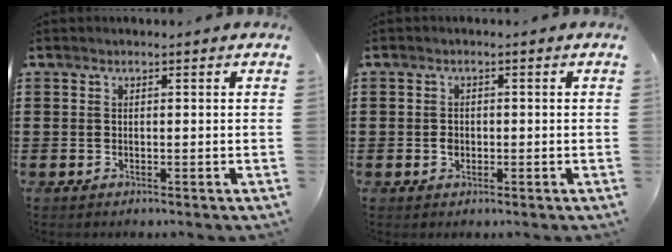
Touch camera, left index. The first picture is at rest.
{"total": 1.5, "force": [-0.3, 1.2, 0.7], "torque": [-0.017, 0.005, -0.009]}